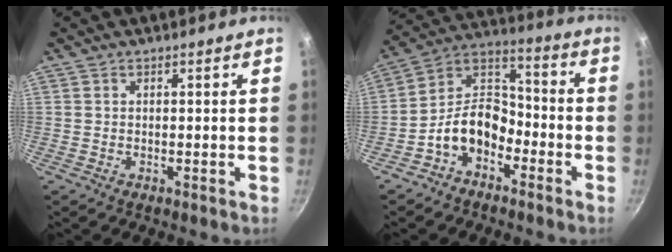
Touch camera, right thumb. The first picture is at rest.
{"total": 11.3, "force": [-5.4, 7.5, 6.5], "torque": [-0.083, 0.068, -0.122]}